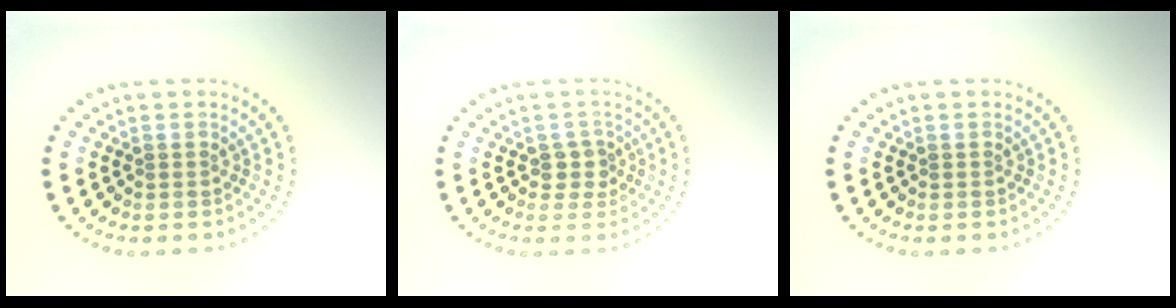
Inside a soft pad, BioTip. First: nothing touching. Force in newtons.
{"total": 1.8, "press": 1.5, "slide": 1.0}
{"total": 0.0}